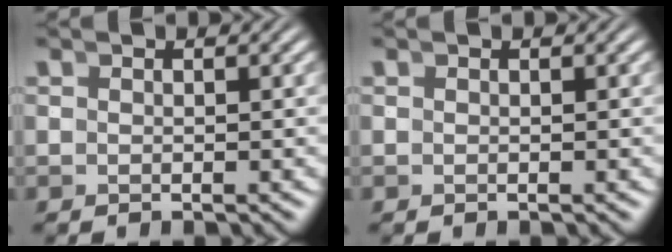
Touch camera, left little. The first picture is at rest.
{"total": 0.0}